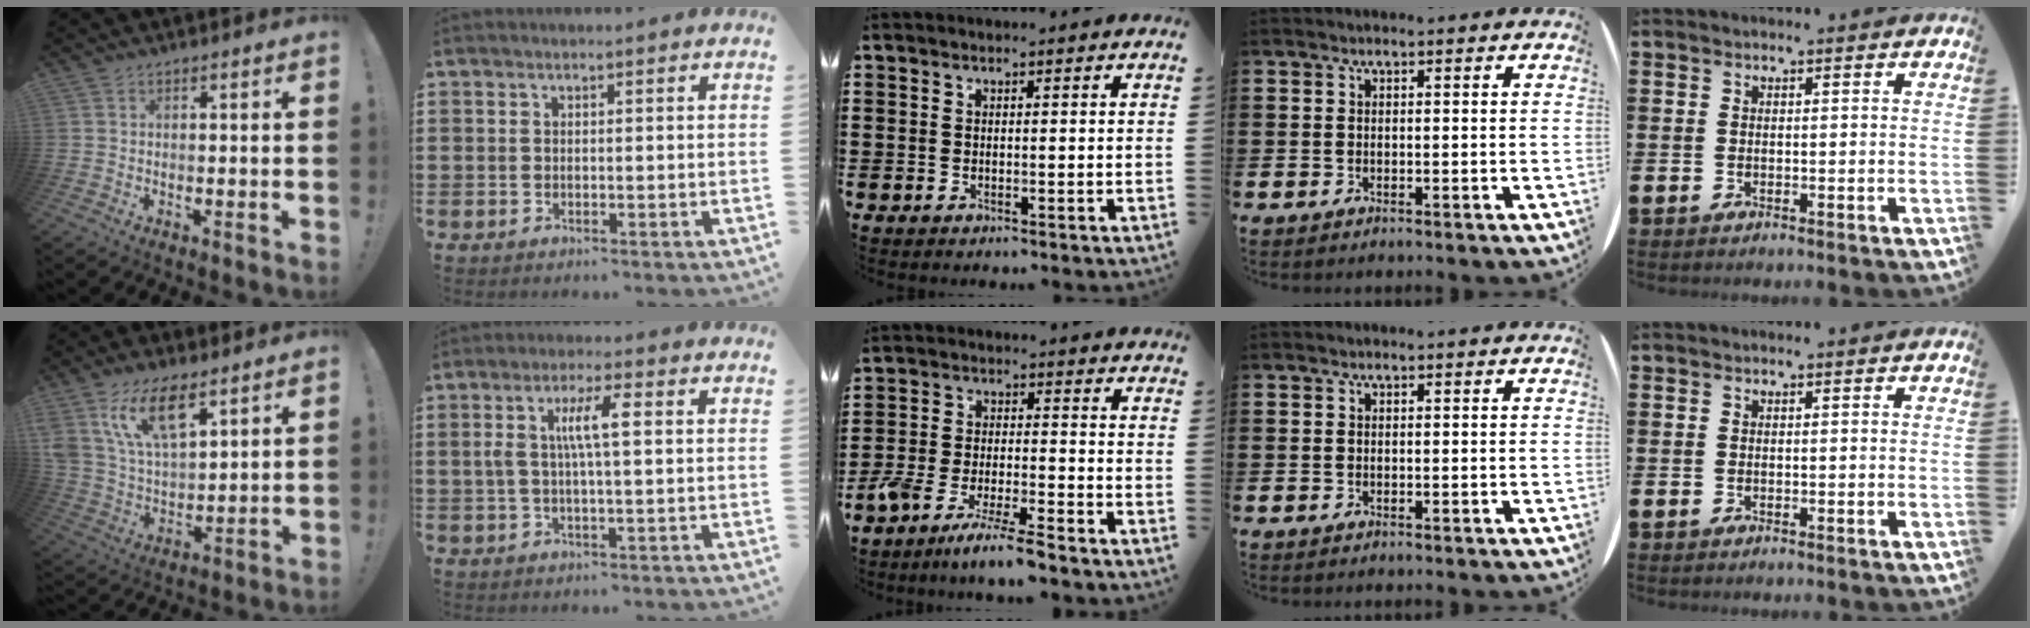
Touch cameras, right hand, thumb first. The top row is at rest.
{"thumb": {"total": 15.3, "force": [8.9, 7.1, 10.1], "torque": [-0.209, -0.037, 0.163]}, "index": {"total": 6.0, "force": [0.8, 1.1, 5.9], "torque": [-0.120, 0.003, 0.005]}, "middle": {"total": 6.3, "force": [-5.8, -0.3, 2.5], "torque": [-0.058, -0.014, -0.114]}}